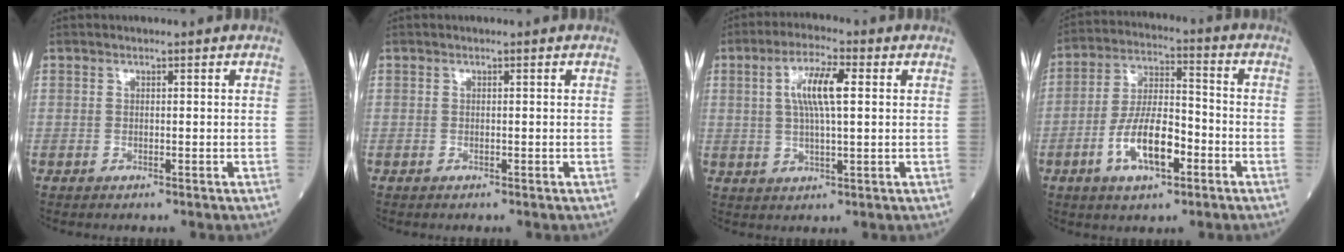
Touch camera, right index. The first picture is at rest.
{"total": 0.0}
{"total": 7.6, "force": [1.7, 1.4, 7.2], "torque": [-0.142, 0.012, 0.031]}
{"total": 10.9, "force": [-4.2, 3.8, 9.3], "torque": [-0.185, 0.008, -0.076]}